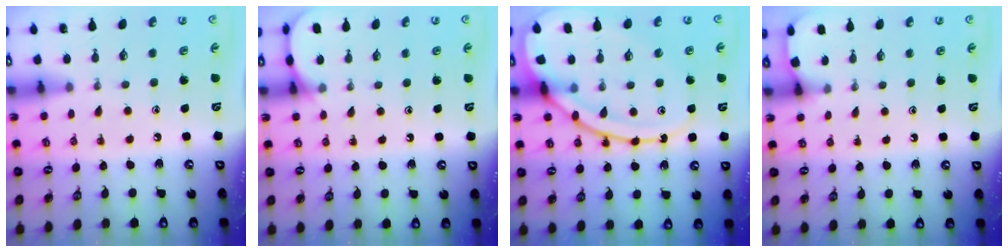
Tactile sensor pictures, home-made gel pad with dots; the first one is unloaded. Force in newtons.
{"total": 5.1, "press": 5.1, "slide": 0.5}
{"total": 17.3, "press": 17.2, "slide": 1.6}
{"total": 2.6, "press": 2.6, "slide": 0.2}